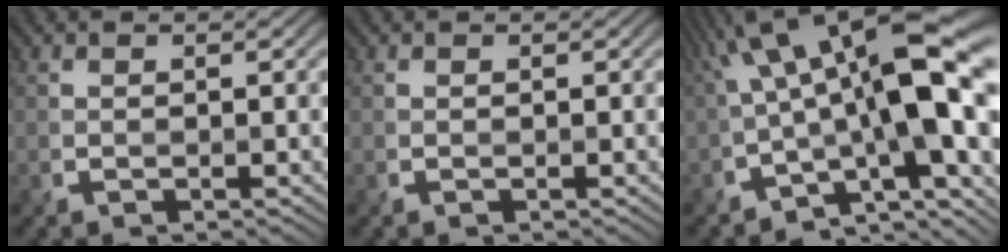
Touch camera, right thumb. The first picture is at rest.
{"total": 0.0}
{"total": 17.1, "force": [-0.7, 6.0, 16.0], "torque": [-0.225, 0.031, -0.016]}